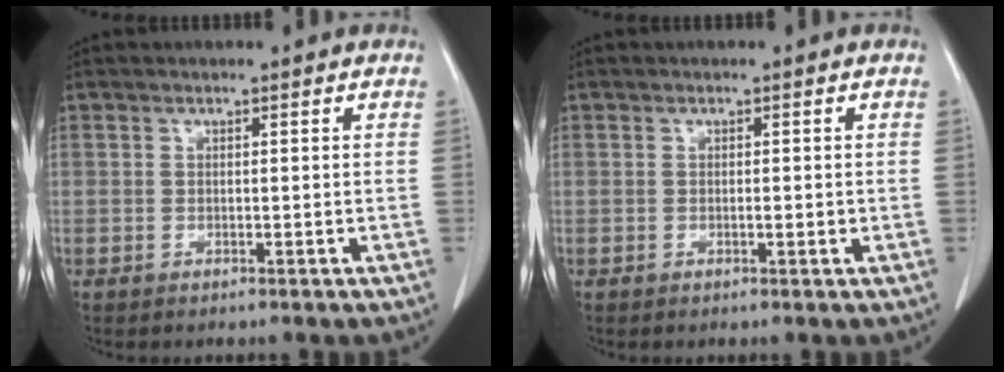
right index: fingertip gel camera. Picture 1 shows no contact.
{"total": 1.0, "force": [-0.1, 0.4, 0.9], "torque": [-0.013, 0.000, -0.001]}